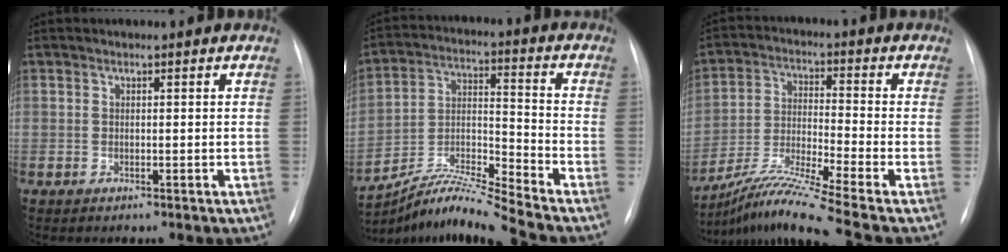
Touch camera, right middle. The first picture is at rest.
{"total": 11.2, "force": [-10.4, -2.5, 3.2], "torque": [-0.065, 0.006, -0.192]}
{"total": 12.3, "force": [-9.7, -2.4, 7.1], "torque": [-0.144, -0.017, -0.176]}